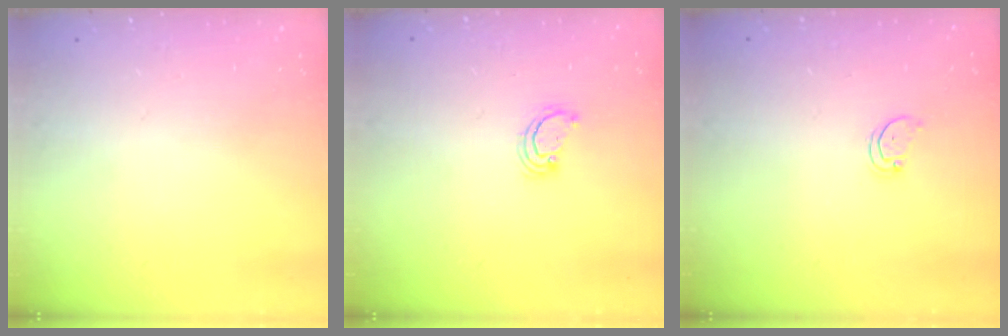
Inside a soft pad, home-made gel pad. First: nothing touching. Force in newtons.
{"total": 2.6, "press": 2.6, "slide": 0.3}
{"total": 1.8, "press": 1.7, "slide": 0.2}